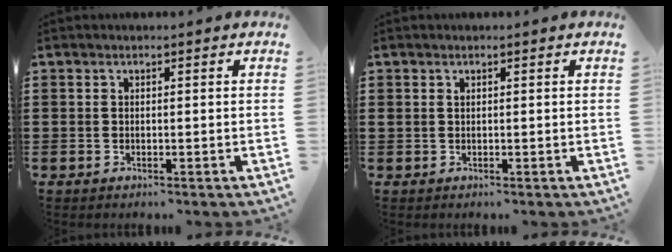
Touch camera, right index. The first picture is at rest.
{"total": 0.6, "force": [0.3, 0.4, 0.2], "torque": [-0.006, 0.002, 0.007]}